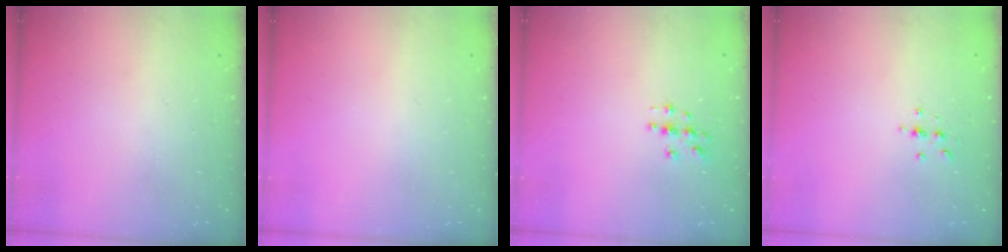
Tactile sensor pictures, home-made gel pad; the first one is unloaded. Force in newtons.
{"total": 0.0}
{"total": 3.2, "press": 3.2, "slide": 0.2}
{"total": 2.3, "press": 2.2, "slide": 0.2}